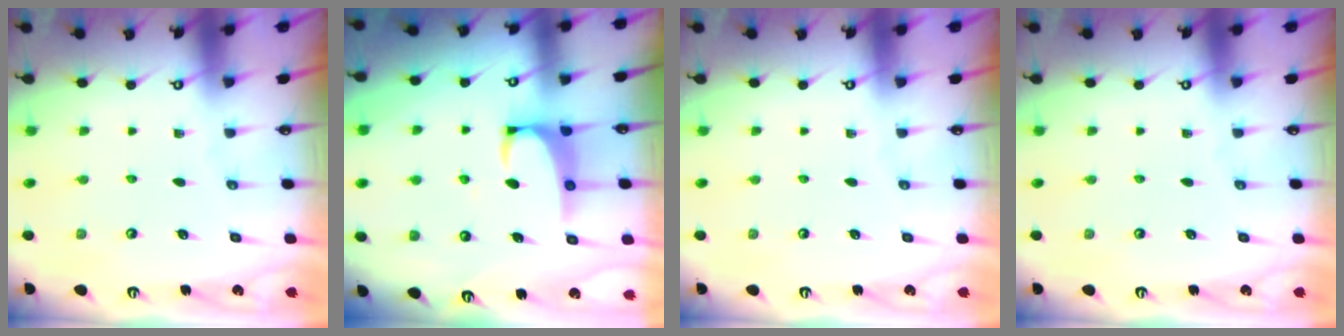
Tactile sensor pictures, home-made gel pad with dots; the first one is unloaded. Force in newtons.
{"total": 3.3, "press": 3.2, "slide": 0.9}
{"total": 0.0}
{"total": 0.0}